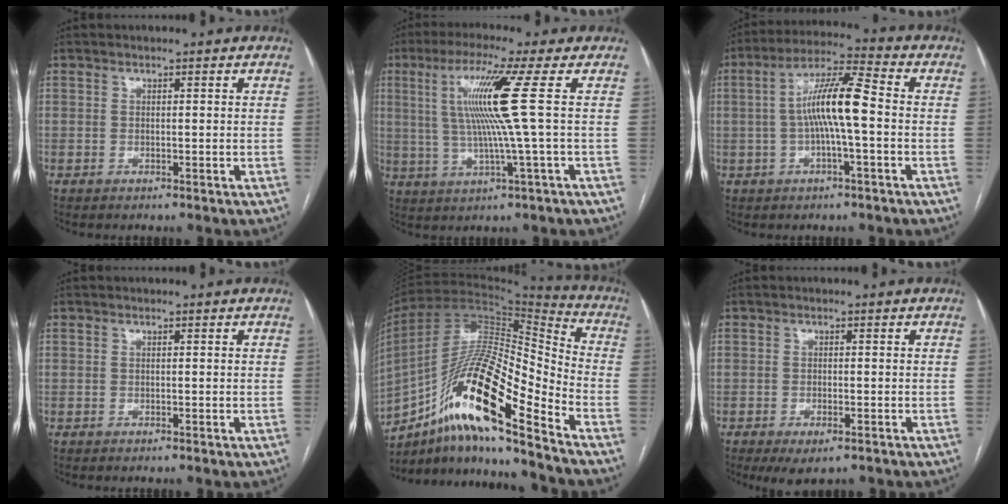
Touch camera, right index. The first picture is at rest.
{"total": 10.7, "force": [2.0, -2.4, 10.2], "torque": [-0.194, 0.007, 0.041]}
{"total": 9.8, "force": [-0.6, 0.9, 9.7], "torque": [-0.181, 0.022, -0.018]}
{"total": 0.0}
{"total": 20.6, "force": [-11.6, 2.8, 16.9], "torque": [-0.323, -0.003, -0.204]}
{"total": 4.2, "force": [-2.7, 1.5, 2.9], "torque": [-0.046, -0.006, -0.035]}